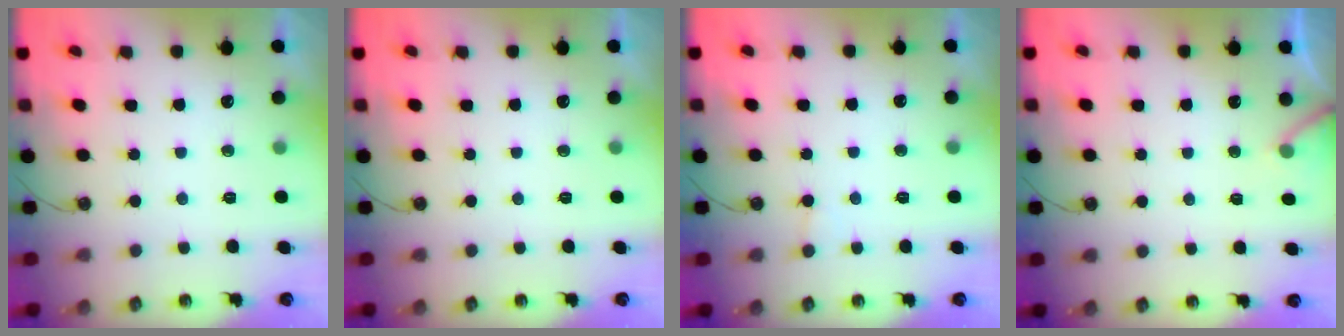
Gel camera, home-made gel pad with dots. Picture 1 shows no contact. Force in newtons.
{"total": 0.0}
{"total": 4.8, "press": 4.8, "slide": 0.3}
{"total": 5.9, "press": 5.9, "slide": 0.3}